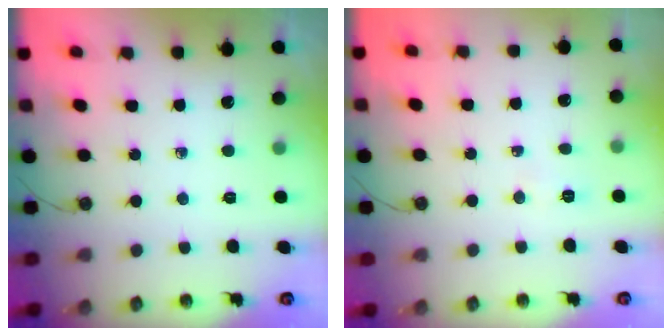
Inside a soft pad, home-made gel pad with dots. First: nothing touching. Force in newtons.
{"total": 4.0, "press": 3.9, "slide": 1.1}